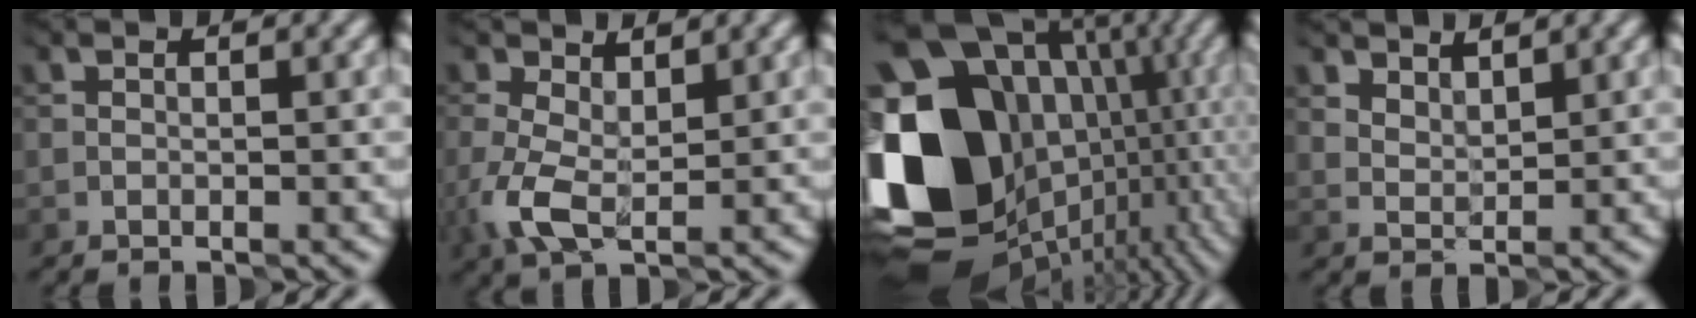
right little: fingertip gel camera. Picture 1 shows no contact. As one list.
[{"total": 3.7, "force": [0.3, 2.3, 2.9], "torque": [-0.083, -0.006, 0.006]}, {"total": 23.0, "force": [-2.4, 19.4, 12.0], "torque": [-0.226, -0.021, -0.049]}, {"total": 2.2, "force": [2.0, 0.7, 0.6], "torque": [-0.012, -0.002, 0.044]}]